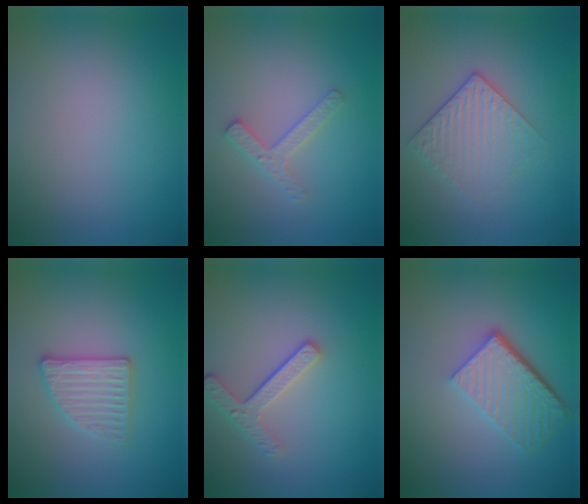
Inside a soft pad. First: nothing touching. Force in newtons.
{"total": 2.3, "press": 2.2, "slide": 0.4}
{"total": 2.9, "press": 2.6, "slide": 1.2}
{"total": 2.8, "press": 2.7, "slide": 0.5}
{"total": 2.9, "press": 2.4, "slide": 1.6}
{"total": 5.7, "press": 3.9, "slide": 4.1}